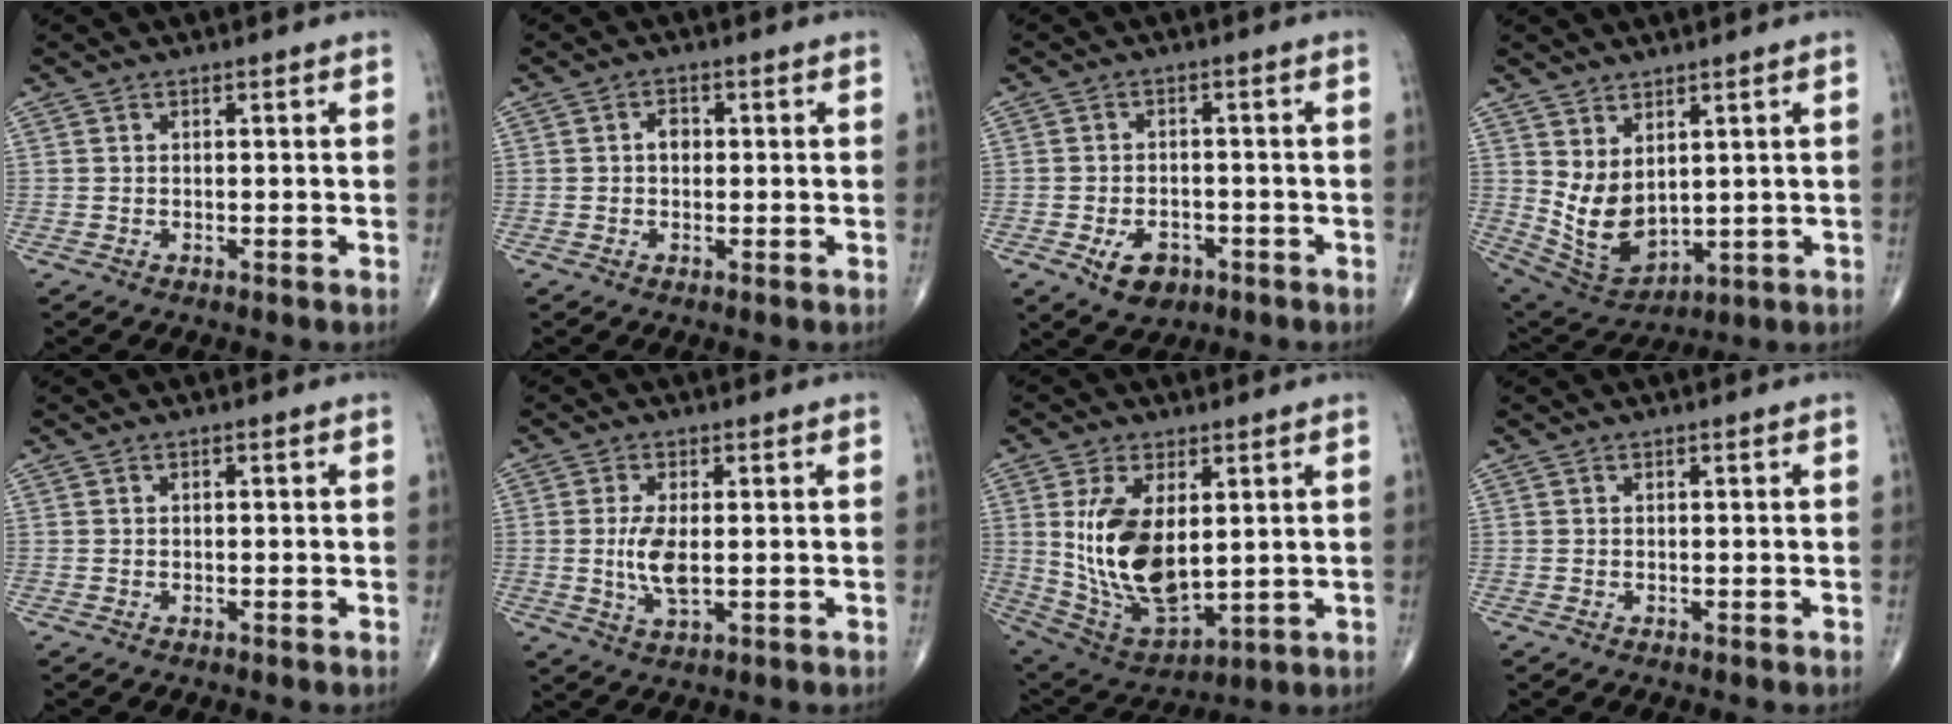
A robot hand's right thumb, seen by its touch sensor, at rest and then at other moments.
{"total": 2.2, "force": [0.1, 1.7, 1.5], "torque": [-0.014, 0.005, 0.000]}
{"total": 6.1, "force": [-2.8, 4.0, 3.6], "torque": [-0.046, 0.012, -0.041]}
{"total": 9.8, "force": [2.4, 5.7, 7.6], "torque": [-0.126, -0.027, 0.073]}
{"total": 0.0}
{"total": 5.8, "force": [-0.1, 2.4, 5.3], "torque": [-0.111, -0.011, 0.000]}
{"total": 16.4, "force": [2.3, 8.6, 13.8], "torque": [-0.250, -0.020, 0.067]}
{"total": 0.0}